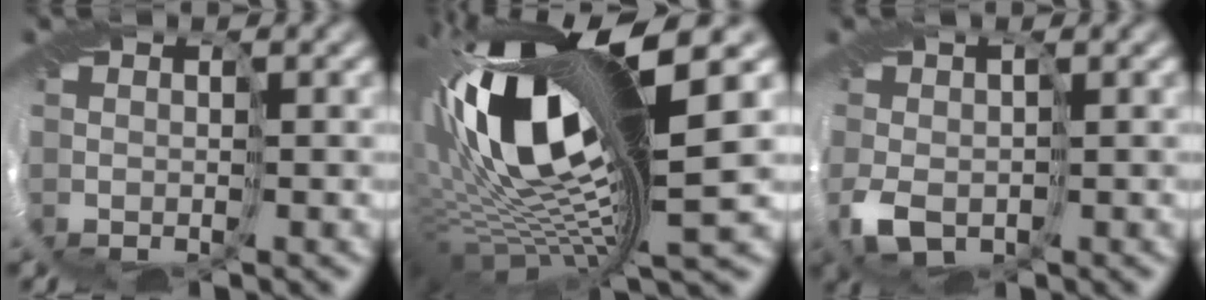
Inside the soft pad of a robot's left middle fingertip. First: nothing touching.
{"total": 17.8, "force": [1.8, 6.4, 16.5], "torque": [-0.296, -0.017, 0.046]}
{"total": 3.4, "force": [-0.9, 2.2, 2.4], "torque": [-0.063, 0.000, -0.017]}